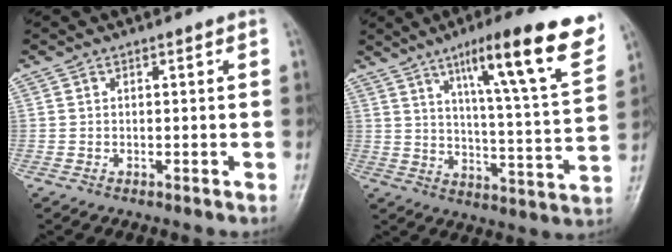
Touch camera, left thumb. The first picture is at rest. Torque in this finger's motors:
{"motor_torque": [0.64, 0.37, 1.76, -1.01, 0.14]}